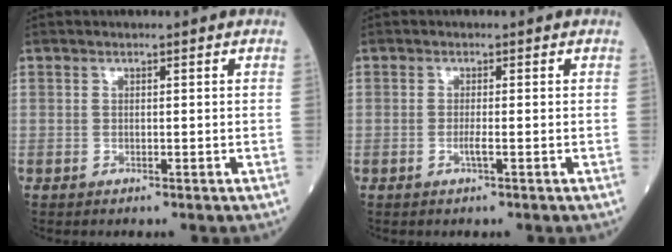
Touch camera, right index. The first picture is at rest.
{"total": 1.2, "force": [-0.4, -0.2, 1.1], "torque": [-0.022, -0.002, -0.009]}